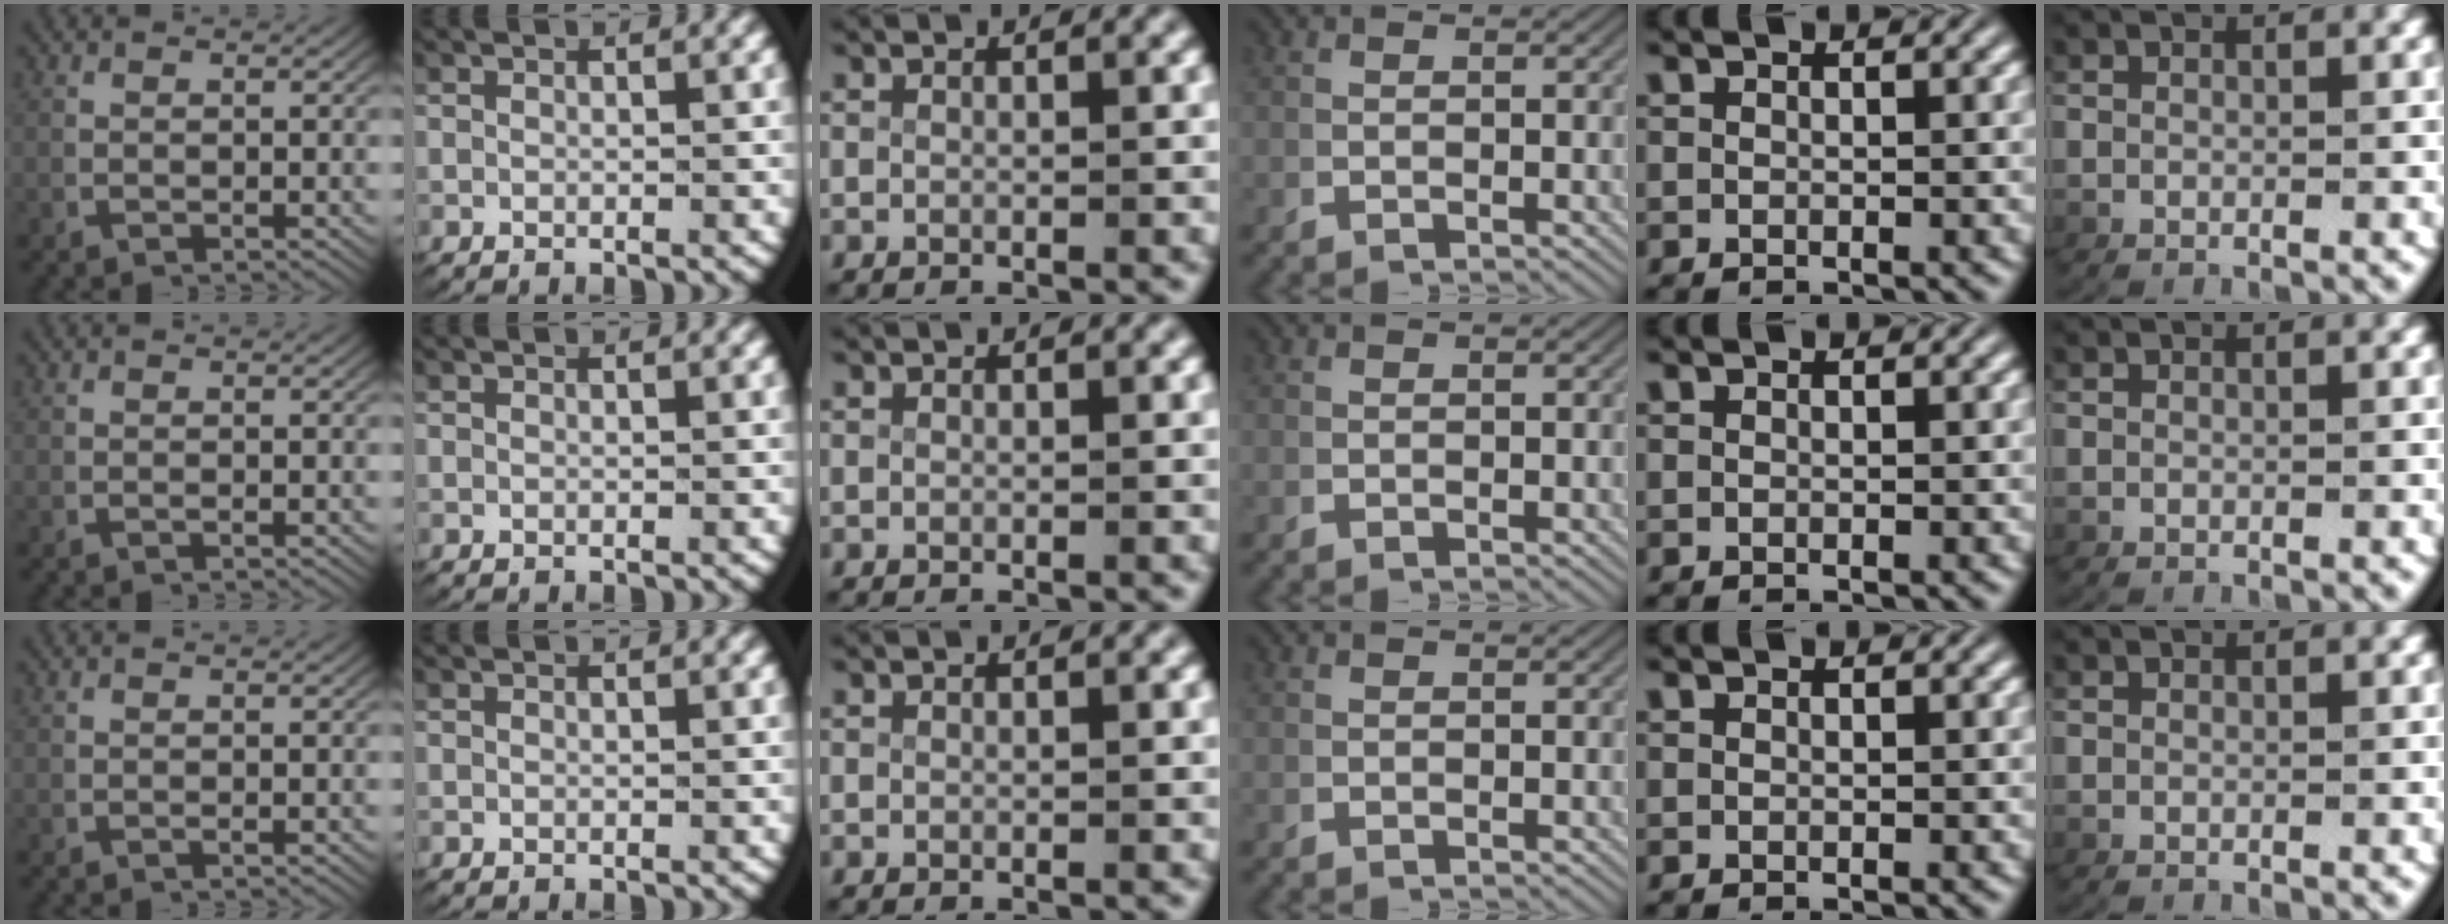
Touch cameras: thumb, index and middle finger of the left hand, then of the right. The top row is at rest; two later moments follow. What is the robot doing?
{"motion": "lift_and_place", "object": "paper"}